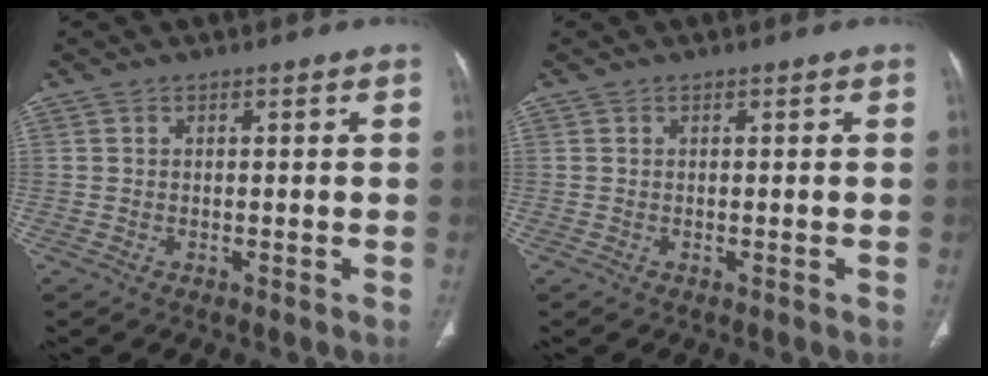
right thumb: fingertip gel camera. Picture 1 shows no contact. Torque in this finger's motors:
{"motor_torque": [-0.07, 0.29, 0.20, -0.03, -0.03]}